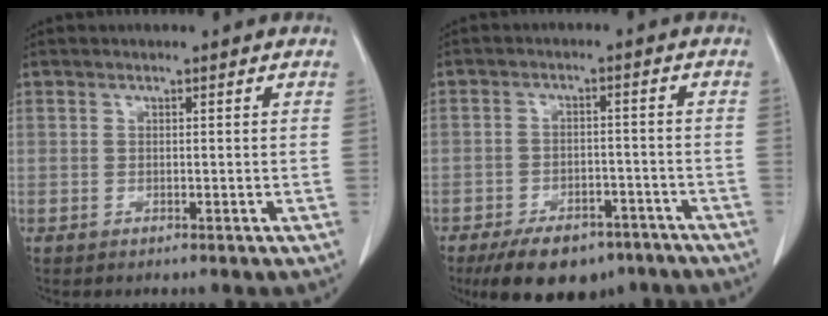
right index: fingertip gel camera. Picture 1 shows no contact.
{"total": 11.6, "force": [-8.5, 5.7, 5.5], "torque": [-0.081, 0.002, -0.129]}